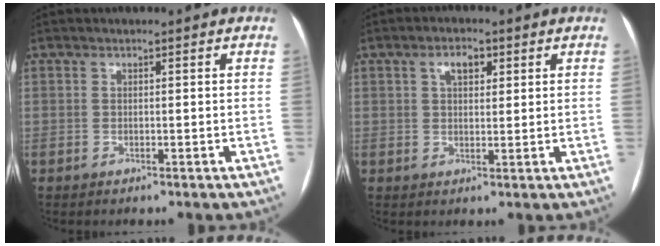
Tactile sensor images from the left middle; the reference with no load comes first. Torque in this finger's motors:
{"motor_torque": [0.50, -0.50, 0.11, 0.01]}